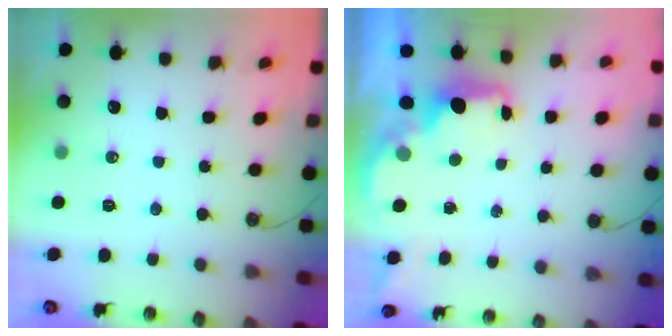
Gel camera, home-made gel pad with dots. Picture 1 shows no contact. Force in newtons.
{"total": 2.2, "press": 2.1, "slide": 0.8}